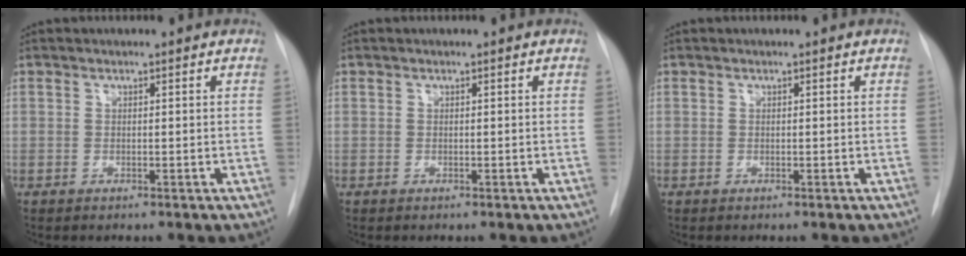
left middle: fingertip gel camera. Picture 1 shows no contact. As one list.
[{"total": 0.0}, {"total": 0.0}]